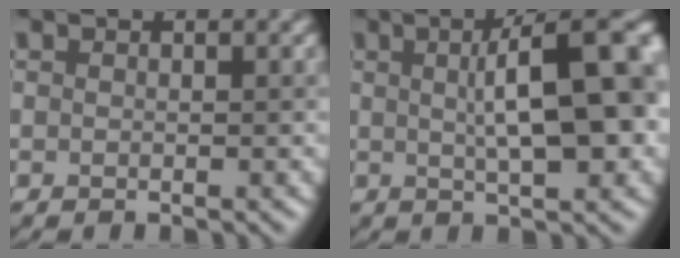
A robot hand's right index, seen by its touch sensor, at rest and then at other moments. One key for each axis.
{"total": 11.0, "fx": 1.7, "fy": 3.1, "fz": 10.5, "tx": -0.114, "ty": 0.021, "tz": 0.027}